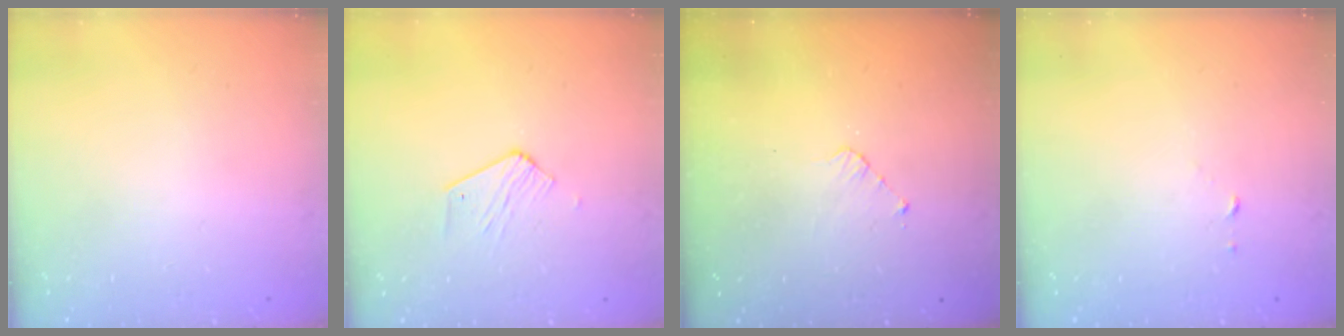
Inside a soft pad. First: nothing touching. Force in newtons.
{"total": 3.5, "press": 3.5, "slide": 0.2}
{"total": 2.8, "press": 2.8, "slide": 0.2}
{"total": 2.5, "press": 2.5, "slide": 0.2}